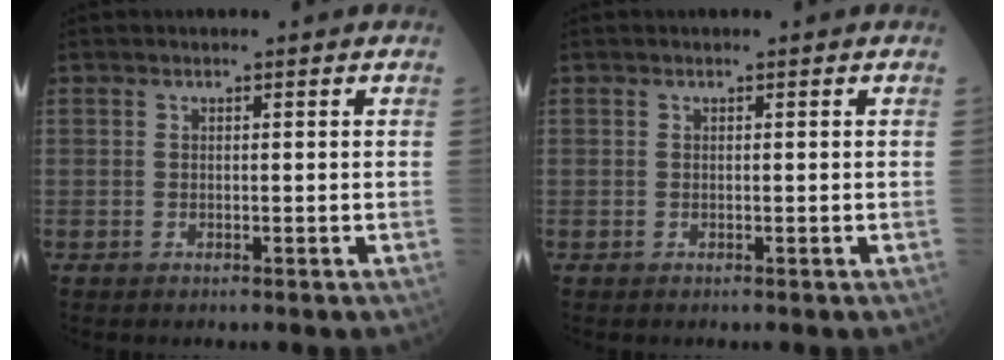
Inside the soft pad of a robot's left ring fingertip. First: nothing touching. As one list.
[{"total": 0.0}]